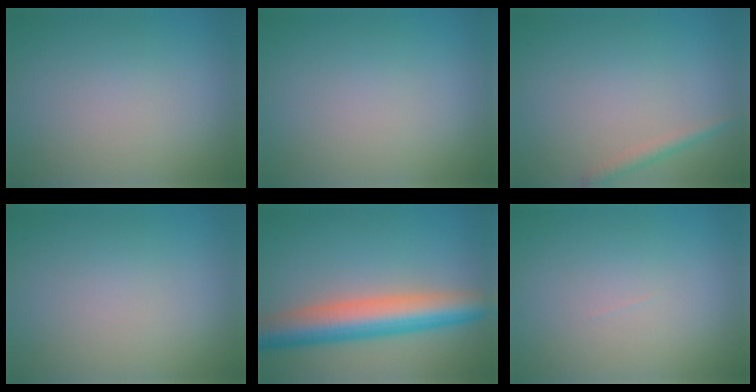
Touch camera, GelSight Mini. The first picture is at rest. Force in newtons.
{"total": 0.0}
{"total": 1.3, "press": 1.3, "slide": 0.1}
{"total": 0.0}
{"total": 7.5, "press": 7.5, "slide": 0.1}
{"total": 0.0}